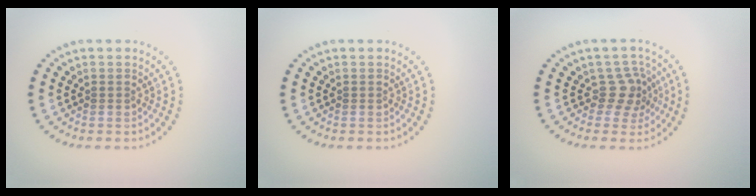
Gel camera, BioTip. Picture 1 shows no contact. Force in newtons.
{"total": 0.0}
{"total": 2.7, "press": 2.0, "slide": 1.7}